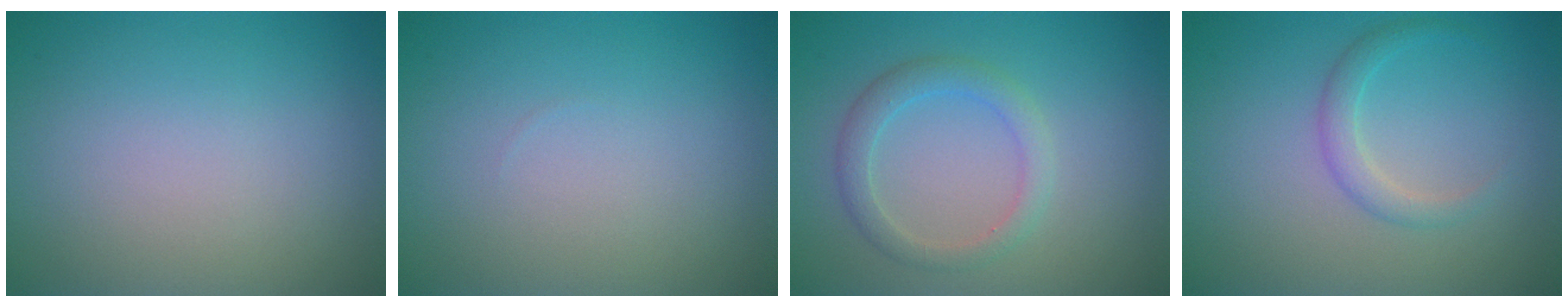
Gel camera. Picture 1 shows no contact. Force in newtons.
{"total": 0.0}
{"total": 2.4, "press": 2.4, "slide": 0.2}
{"total": 1.8, "press": 1.8, "slide": 0.2}